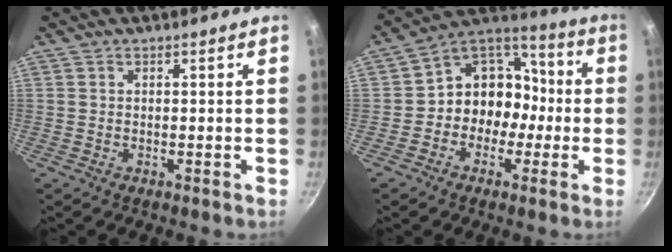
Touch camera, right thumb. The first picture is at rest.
{"total": 12.7, "force": [-2.4, 10.9, 6.1], "torque": [-0.034, 0.061, -0.055]}